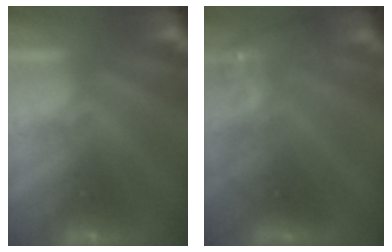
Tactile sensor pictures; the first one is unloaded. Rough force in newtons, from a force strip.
{"total": 3.3}